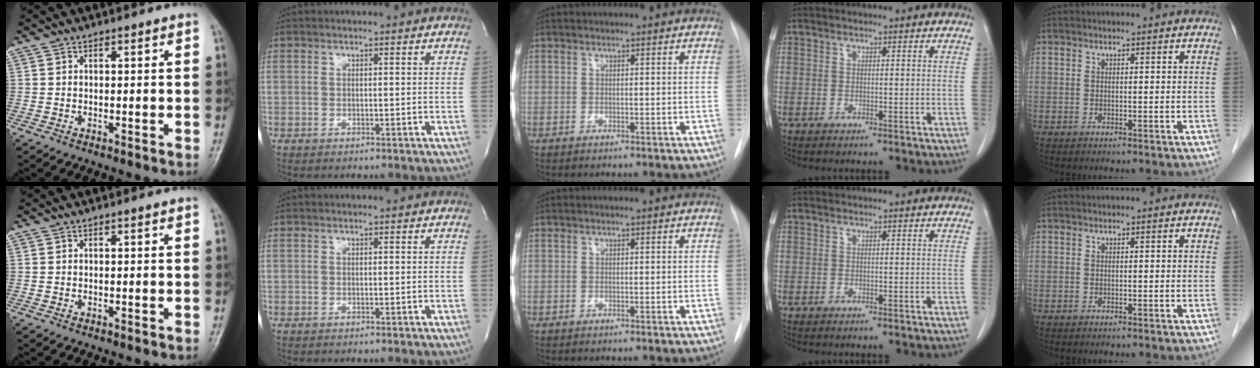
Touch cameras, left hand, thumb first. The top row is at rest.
{}